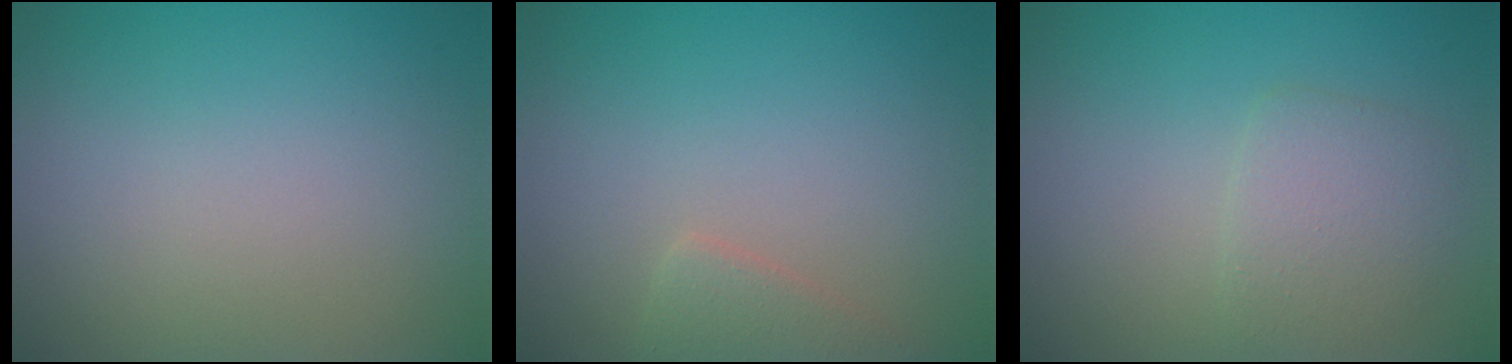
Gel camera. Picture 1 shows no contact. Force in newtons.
{"total": 1.7, "press": 1.7, "slide": 0.1}
{"total": 2.6, "press": 2.6, "slide": 0.1}